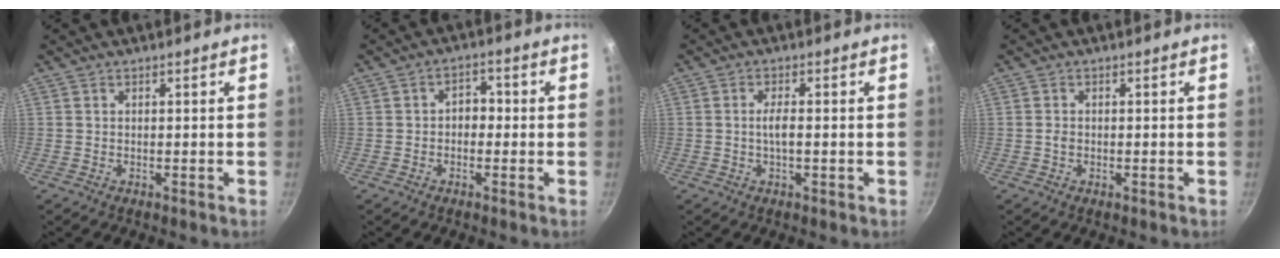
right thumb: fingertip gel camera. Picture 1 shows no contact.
{"total": 3.5, "force": [-0.5, 2.6, 2.3], "torque": [-0.010, 0.014, -0.013]}
{"total": 2.9, "force": [-0.3, 0.9, 2.8], "torque": [-0.056, 0.002, -0.008]}
{"total": 1.1, "force": [-0.3, 0.8, 0.8], "torque": [-0.015, 0.002, -0.006]}